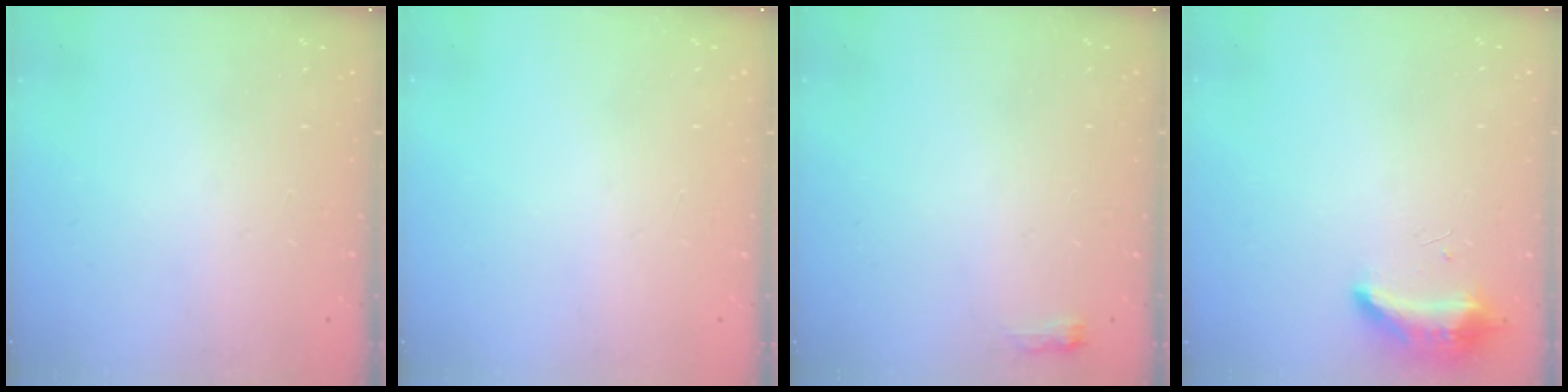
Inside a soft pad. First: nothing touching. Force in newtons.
{"total": 1.0, "press": 0.0, "slide": 1.0}
{"total": 9.8, "press": 2.8, "slide": 9.4}
{"total": 18.6, "press": 10.8, "slide": 15.1}